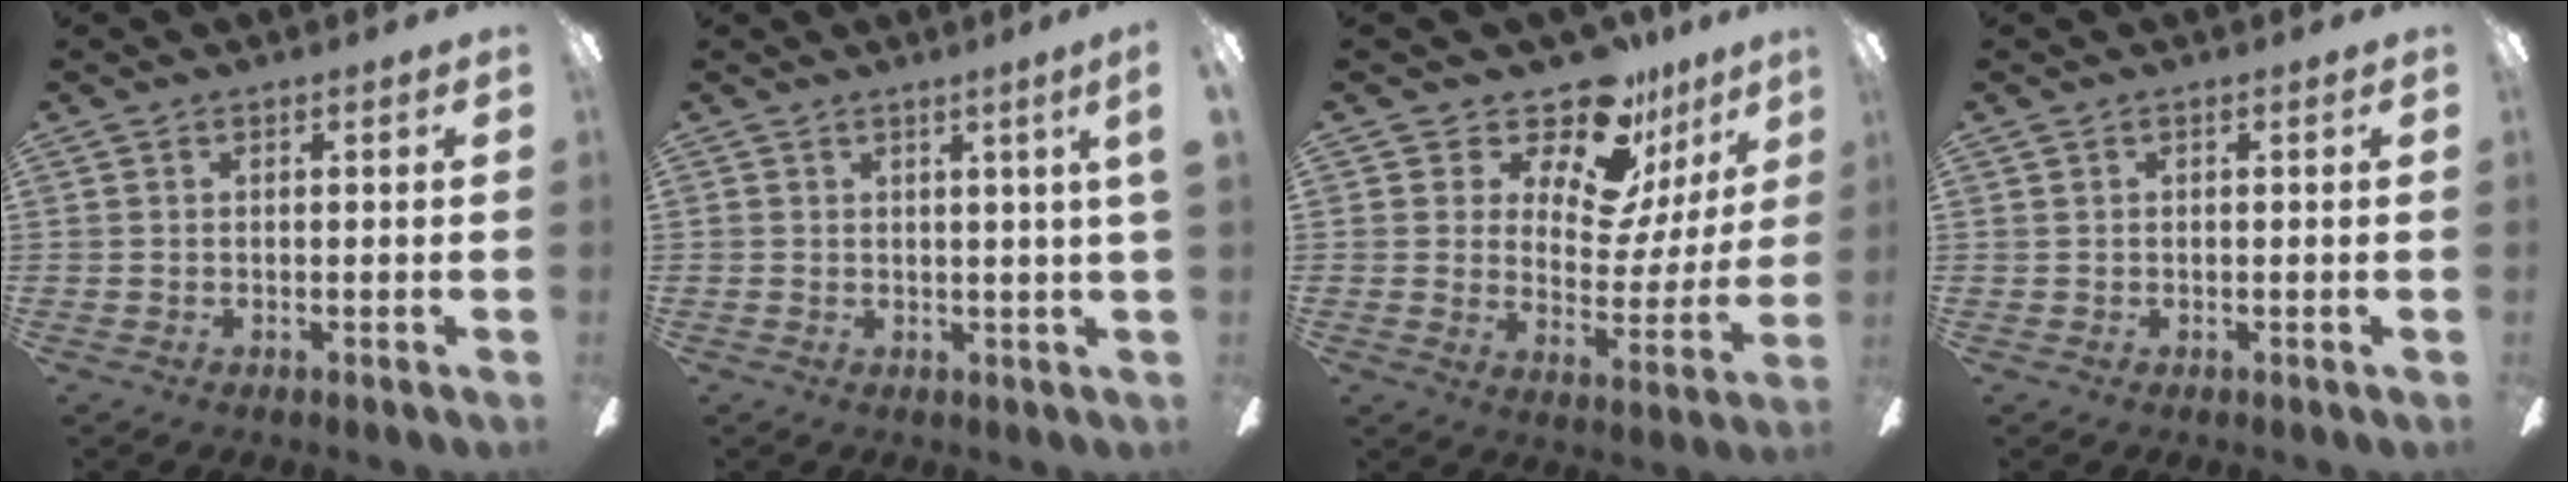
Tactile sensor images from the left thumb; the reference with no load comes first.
{"total": 3.0, "force": [1.2, -0.6, 2.7], "torque": [-0.041, -0.010, 0.016]}
{"total": 15.9, "force": [12.6, 6.7, 7.0], "torque": [-0.109, -0.095, 0.216]}
{"total": 0.0}